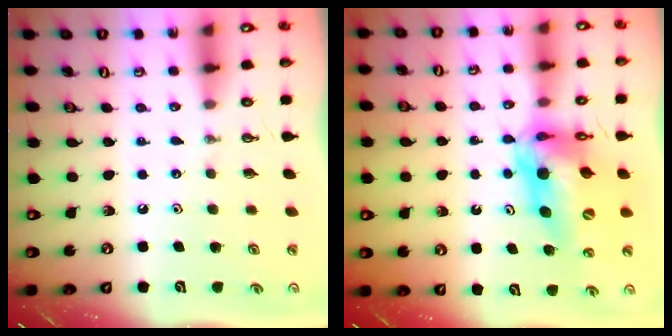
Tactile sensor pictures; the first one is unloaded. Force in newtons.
{"total": 15.7, "press": 15.7, "slide": 1.6}